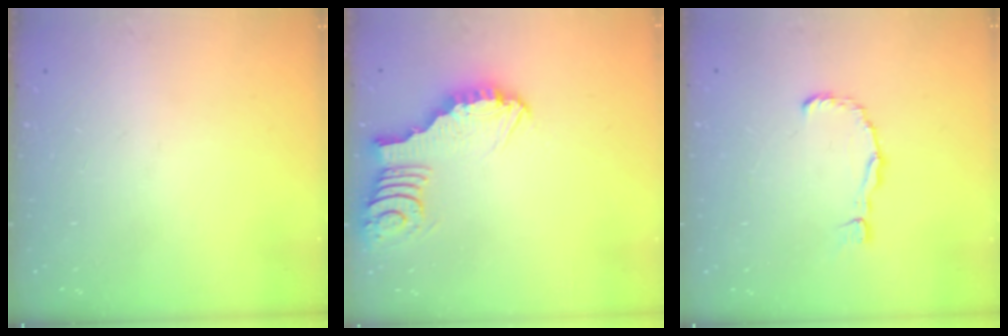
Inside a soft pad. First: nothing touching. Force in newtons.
{"total": 4.3, "press": 4.2, "slide": 0.3}
{"total": 3.2, "press": 3.1, "slide": 0.4}